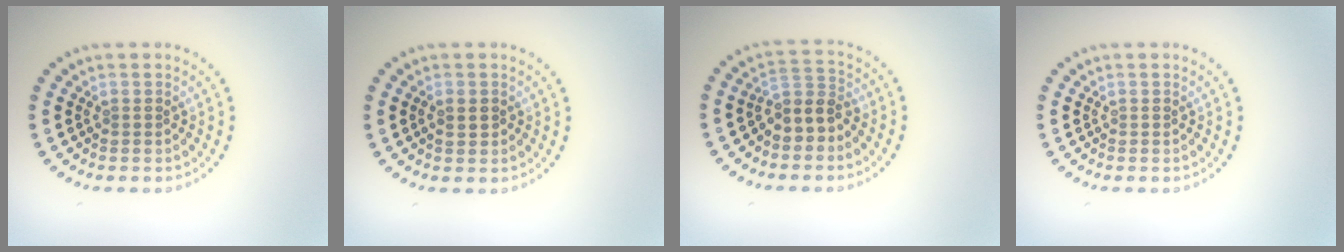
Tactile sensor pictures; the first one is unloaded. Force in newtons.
{"total": 1.0, "press": 0.9, "slide": 0.3}
{"total": 2.9, "press": 2.5, "slide": 1.5}
{"total": 0.0}